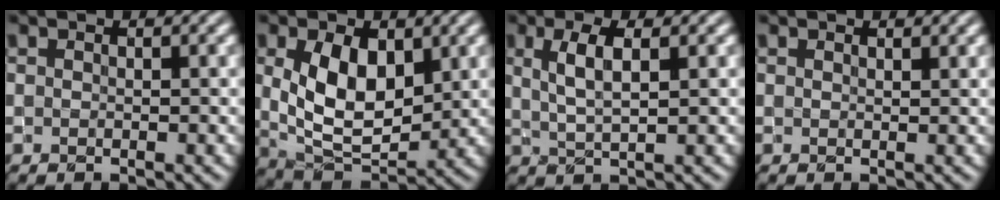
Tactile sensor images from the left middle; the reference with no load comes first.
{"total": 7.4, "force": [1.6, 4.3, 5.8], "torque": [-0.113, -0.005, 0.032]}
{"total": 3.4, "force": [1.1, 1.0, 3.0], "torque": [-0.061, 0.003, 0.024]}
{"total": 0.7, "force": [0.5, 0.3, 0.3], "torque": [-0.009, 0.000, 0.011]}